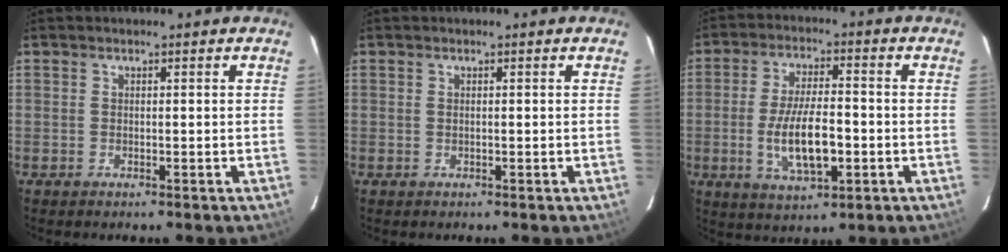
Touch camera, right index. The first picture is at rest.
{"total": 0.0}
{"total": 11.3, "force": [-2.5, 4.0, 10.3], "torque": [-0.201, -0.008, -0.040]}